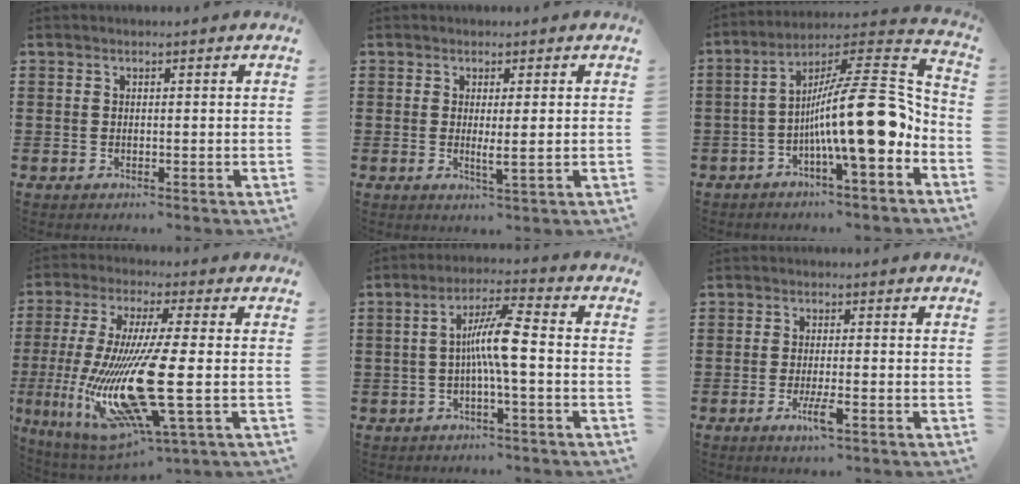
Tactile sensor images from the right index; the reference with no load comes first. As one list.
[{"total": 2.4, "force": [0.1, -0.1, 2.4], "torque": [-0.043, -0.006, 0.000]}, {"total": 17.6, "force": [-2.6, 4.3, 16.8], "torque": [-0.272, -0.005, -0.045]}, {"total": 17.3, "force": [-2.7, 3.2, 16.8], "torque": [-0.348, -0.022, -0.045]}, {"total": 7.4, "force": [-0.7, 0.7, 7.3], "torque": [-0.147, 0.000, -0.024]}, {"total": 4.3, "force": [-2.0, 0.6, 3.8], "torque": [-0.082, -0.014, -0.039]}]